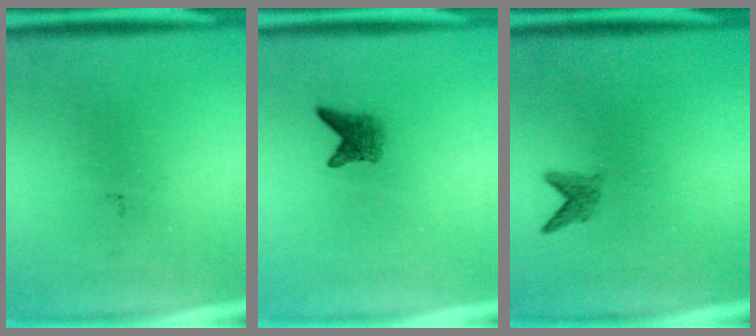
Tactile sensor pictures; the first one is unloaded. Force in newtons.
{"total": 2.4}
{"total": 1.7}